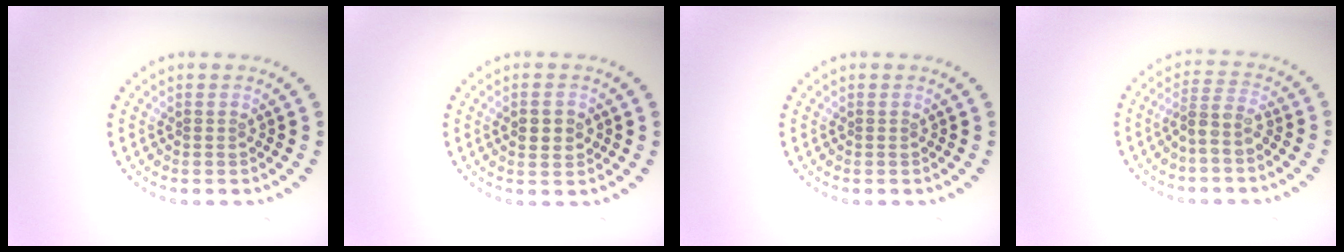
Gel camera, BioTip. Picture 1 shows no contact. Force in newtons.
{"total": 2.4, "press": 2.4, "slide": 0.1}
{"total": 0.0}
{"total": 2.5, "press": 2.0, "slide": 1.5}